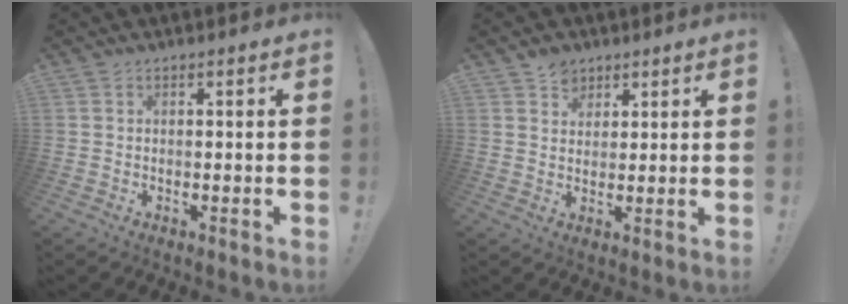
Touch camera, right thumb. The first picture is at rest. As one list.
[{"total": 4.7, "force": [3.2, 3.4, 0.8], "torque": [0.001, -0.019, 0.056]}]